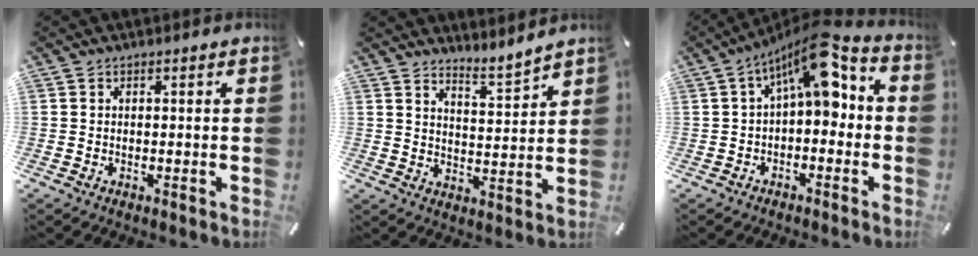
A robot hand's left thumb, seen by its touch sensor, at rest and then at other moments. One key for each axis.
{"total": 5.5, "fx": 5.4, "fy": 1.1, "fz": 0.8, "tx": -0.016, "ty": -0.052, "tz": 0.094}
{"total": 11.1, "fx": 4.2, "fy": 4.9, "fz": 9.0, "tx": -0.145, "ty": -0.027, "tz": 0.071}